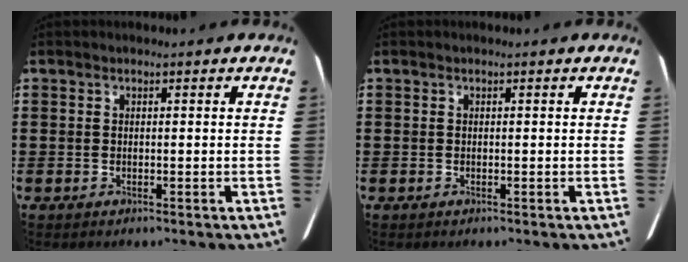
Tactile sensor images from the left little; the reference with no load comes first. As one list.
[{"total": 0.0}]